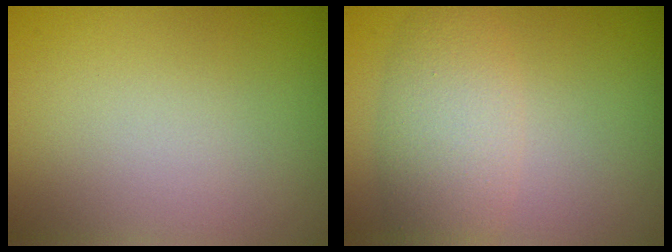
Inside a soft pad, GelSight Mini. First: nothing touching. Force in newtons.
{"total": 4.2, "press": 4.2, "slide": 0.1}